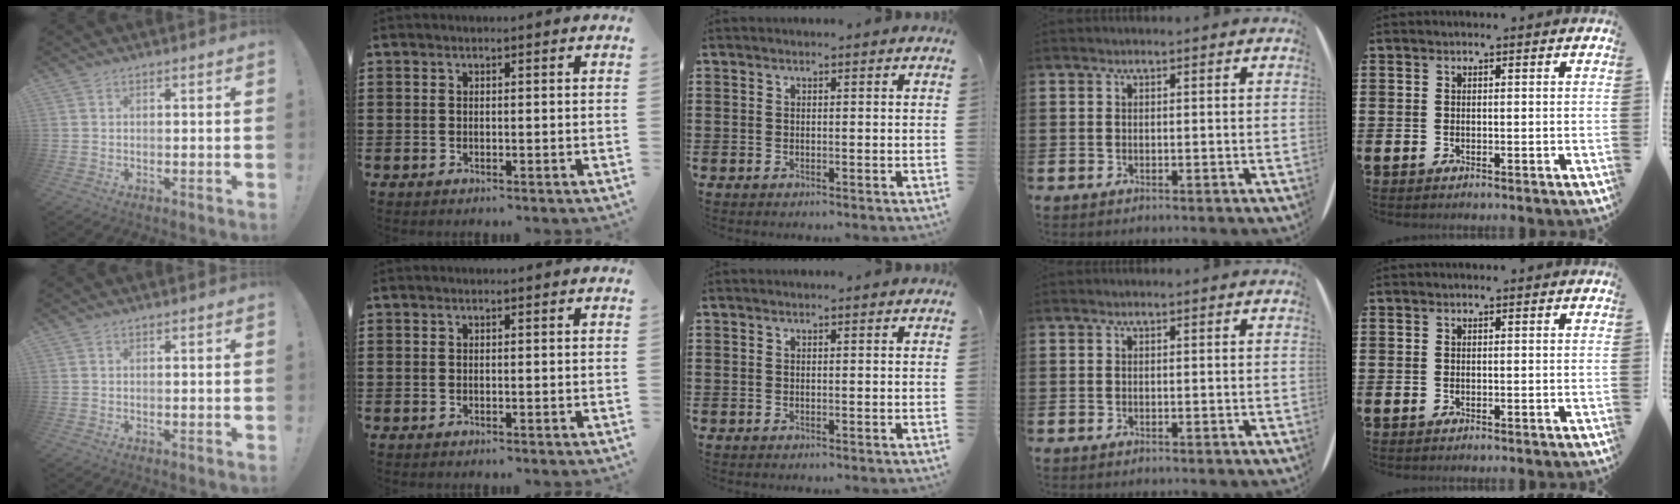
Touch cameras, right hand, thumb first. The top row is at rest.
{}